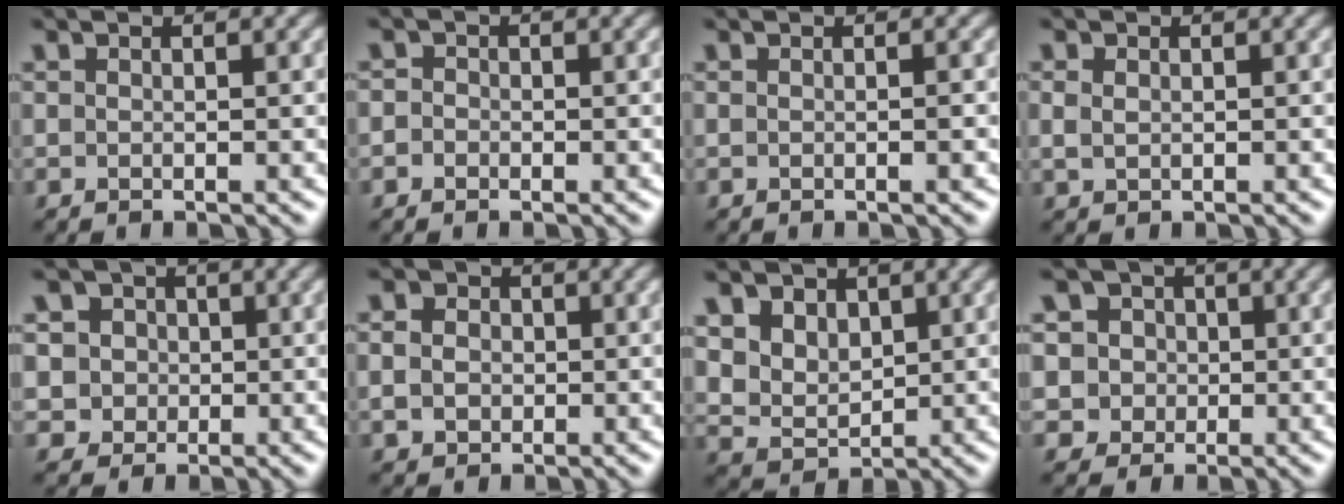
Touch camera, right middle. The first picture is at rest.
{"total": 1.3, "force": [-0.3, 1.2, 0.5], "torque": [-0.002, 0.003, -0.013]}
{"total": 0.7, "force": [-0.3, -0.1, 0.6], "torque": [-0.010, 0.000, -0.006]}
{"total": 0.8, "force": [0.4, 0.6, 0.4], "torque": [-0.012, 0.002, 0.010]}
{"total": 6.4, "force": [2.8, 5.4, 2.2], "torque": [-0.041, 0.022, 0.028]}
{"total": 4.7, "force": [1.2, 4.0, 2.2], "torque": [-0.043, 0.023, -0.003]}
{"total": 6.0, "force": [3.3, 4.4, 2.5], "torque": [-0.071, 0.004, 0.058]}
{"total": 7.2, "force": [3.1, 6.0, 2.4], "torque": [-0.045, 0.026, 0.029]}